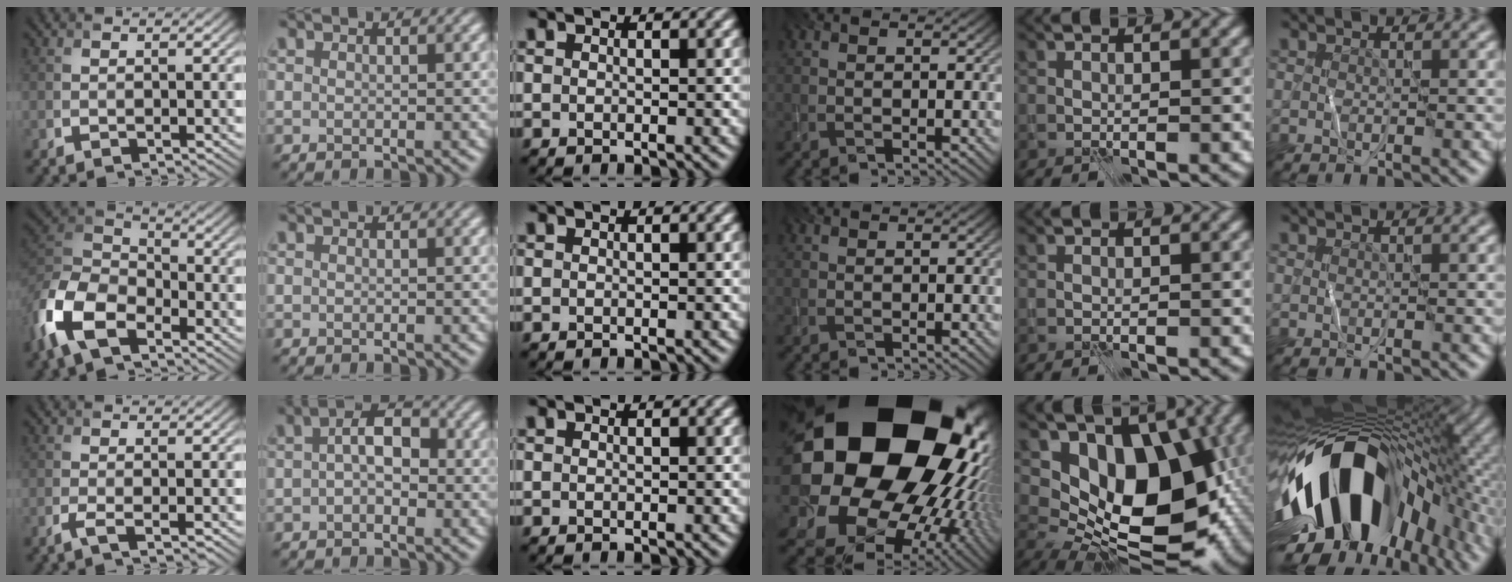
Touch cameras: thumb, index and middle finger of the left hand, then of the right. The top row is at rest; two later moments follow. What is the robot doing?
{"motion": "wipe", "object": "whiteboard"}